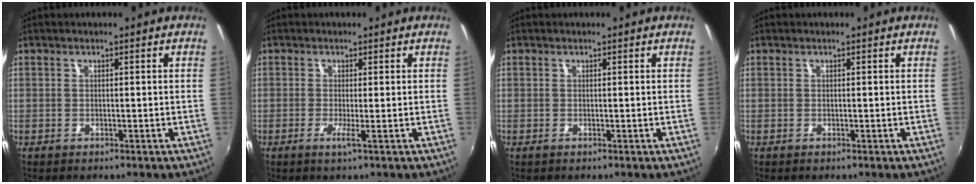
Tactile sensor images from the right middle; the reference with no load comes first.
{"total": 1.5, "force": [-0.3, -0.6, 1.4], "torque": [-0.029, -0.004, -0.008]}
{"total": 0.0}
{"total": 0.0}